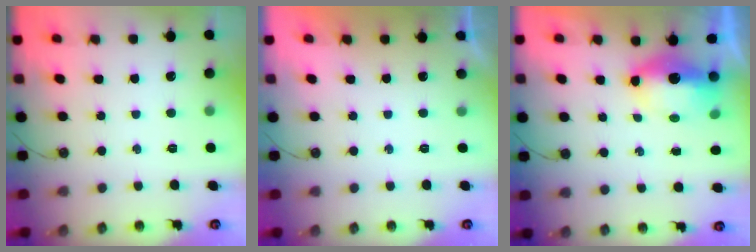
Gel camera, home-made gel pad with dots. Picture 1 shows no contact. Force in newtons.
{"total": 0.0}
{"total": 7.8, "press": 7.7, "slide": 1.4}